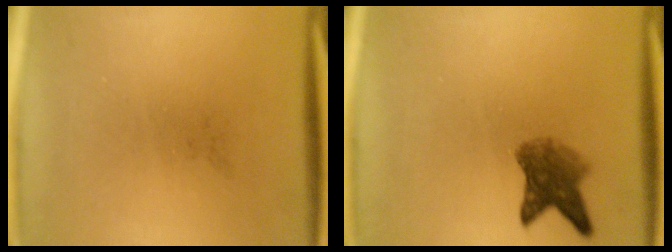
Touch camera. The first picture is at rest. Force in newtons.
{"total": 4.9}